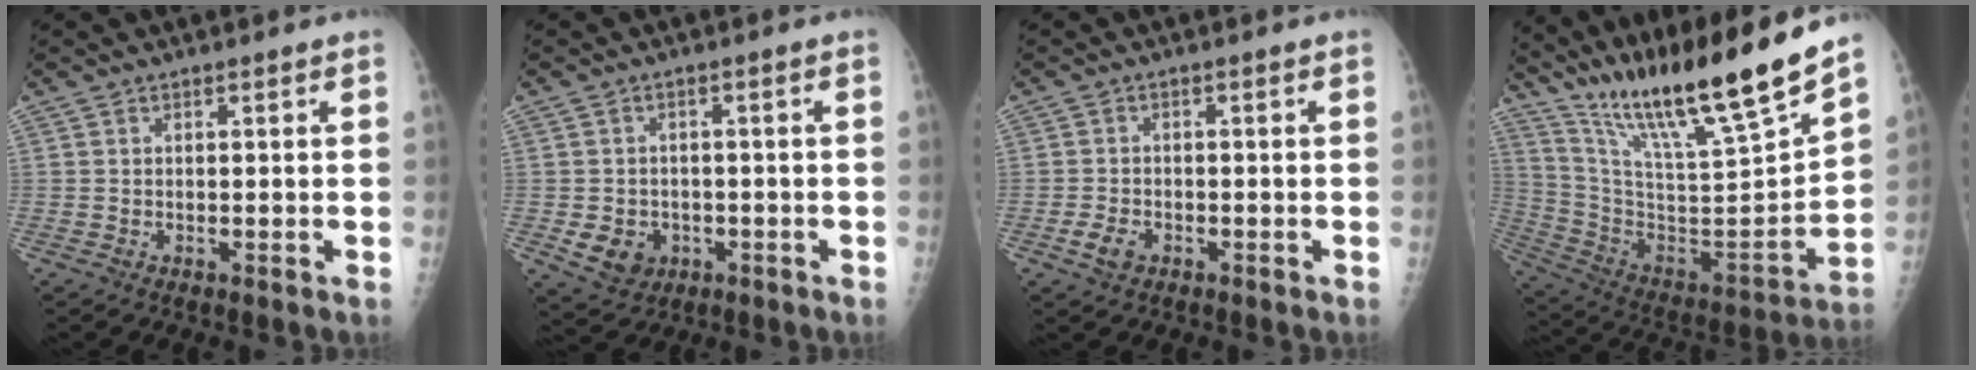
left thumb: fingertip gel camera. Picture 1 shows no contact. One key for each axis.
{"total": 5.9, "fx": -1.8, "fy": 5.0, "fz": 2.5, "tx": -0.028, "ty": 0.009, "tz": -0.016}
{"total": 3.1, "fx": -1.5, "fy": 2.1, "fz": 1.8, "tx": -0.033, "ty": 0.004, "tz": -0.026}
{"total": 25.8, "fx": 20.8, "fy": 1.9, "fz": 15.1, "tx": -0.239, "ty": -0.112, "tz": 0.358}